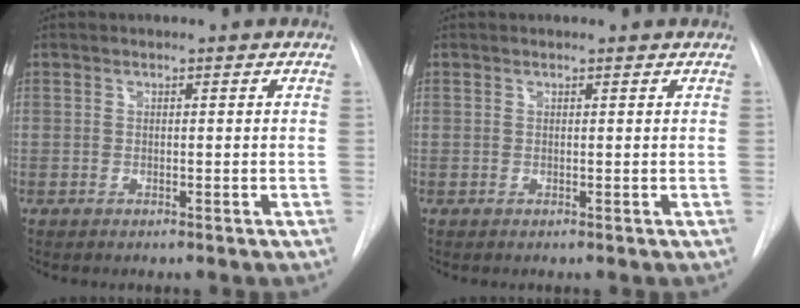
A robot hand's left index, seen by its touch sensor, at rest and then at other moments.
{"total": 1.1, "force": [1.1, 0.2, 0.2], "torque": [-0.011, 0.008, 0.010]}